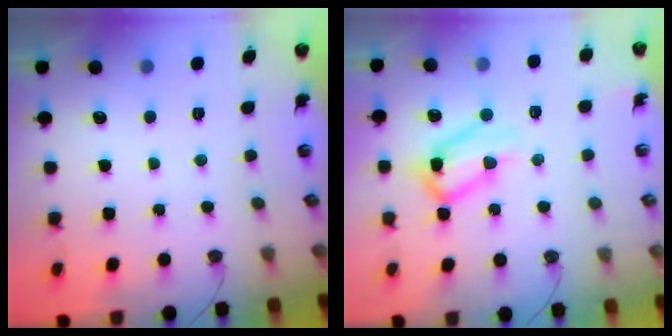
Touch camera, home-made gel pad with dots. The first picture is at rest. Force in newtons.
{"total": 12.7, "press": 12.6, "slide": 1.8}